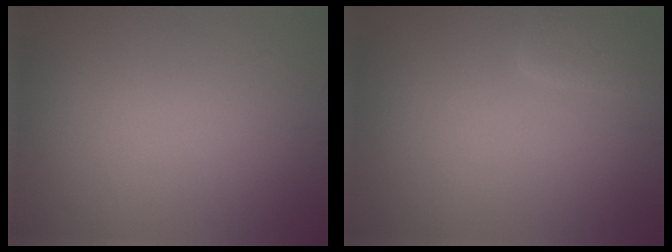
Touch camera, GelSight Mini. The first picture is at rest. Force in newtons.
{"total": 1.9, "press": 1.8, "slide": 0.3}